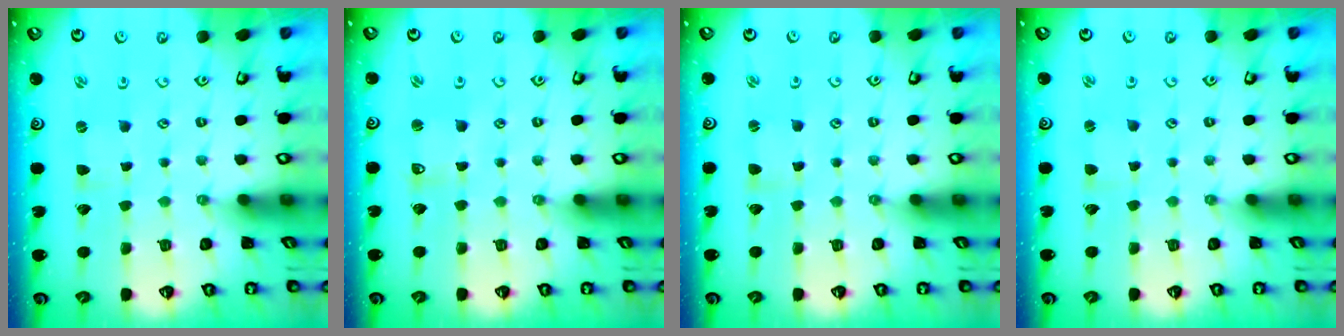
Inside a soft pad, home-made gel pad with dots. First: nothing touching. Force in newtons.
{"total": 1.9, "press": 1.9, "slide": 0.3}
{"total": 1.1, "press": 1.1, "slide": 0.2}
{"total": 2.4, "press": 2.4, "slide": 0.5}